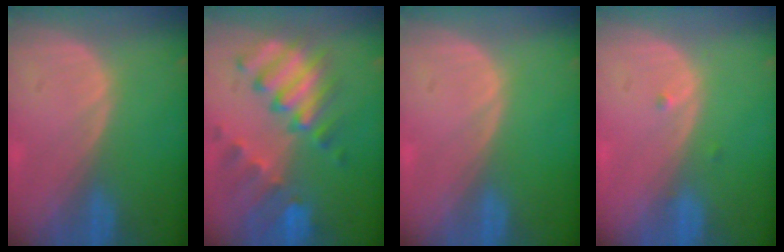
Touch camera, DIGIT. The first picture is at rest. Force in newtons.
{"total": 10.2, "press": 8.9, "slide": 5.0}
{"total": 0.0}
{"total": 0.9, "press": 0.7, "slide": 0.5}